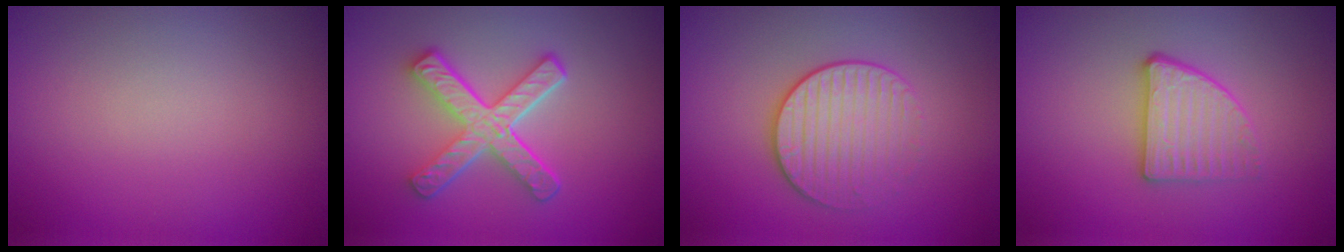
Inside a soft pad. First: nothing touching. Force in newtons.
{"total": 5.1, "press": 3.9, "slide": 3.3}
{"total": 3.3, "press": 3.1, "slide": 1.2}
{"total": 2.8, "press": 2.5, "slide": 1.2}